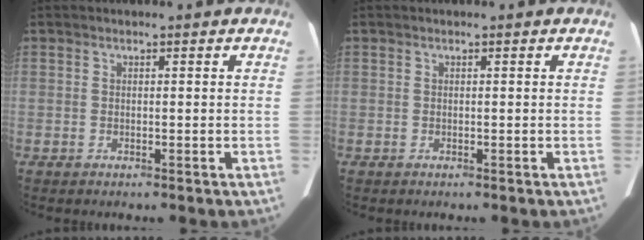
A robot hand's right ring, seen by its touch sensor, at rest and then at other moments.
{"total": 0.0}